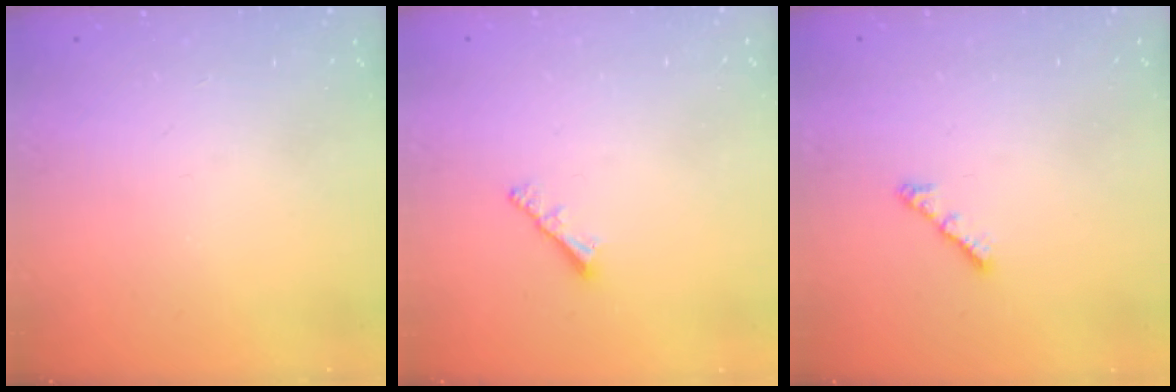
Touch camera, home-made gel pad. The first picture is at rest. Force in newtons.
{"total": 1.9, "press": 1.8, "slide": 0.5}
{"total": 3.0, "press": 2.9, "slide": 0.6}